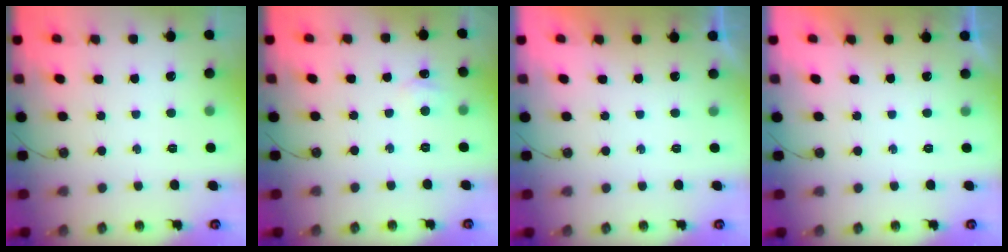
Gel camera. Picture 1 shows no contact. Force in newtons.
{"total": 4.6, "press": 4.5, "slide": 0.7}
{"total": 0.0}
{"total": 0.0}